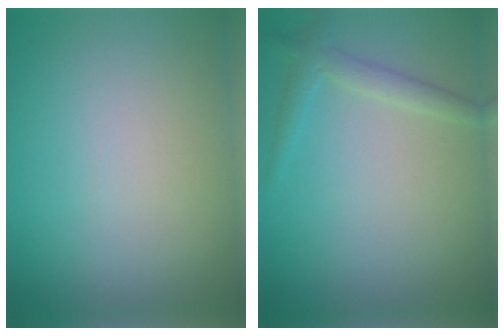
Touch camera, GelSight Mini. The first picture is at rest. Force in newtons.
{"total": 1.8, "press": 1.8, "slide": 0.0}